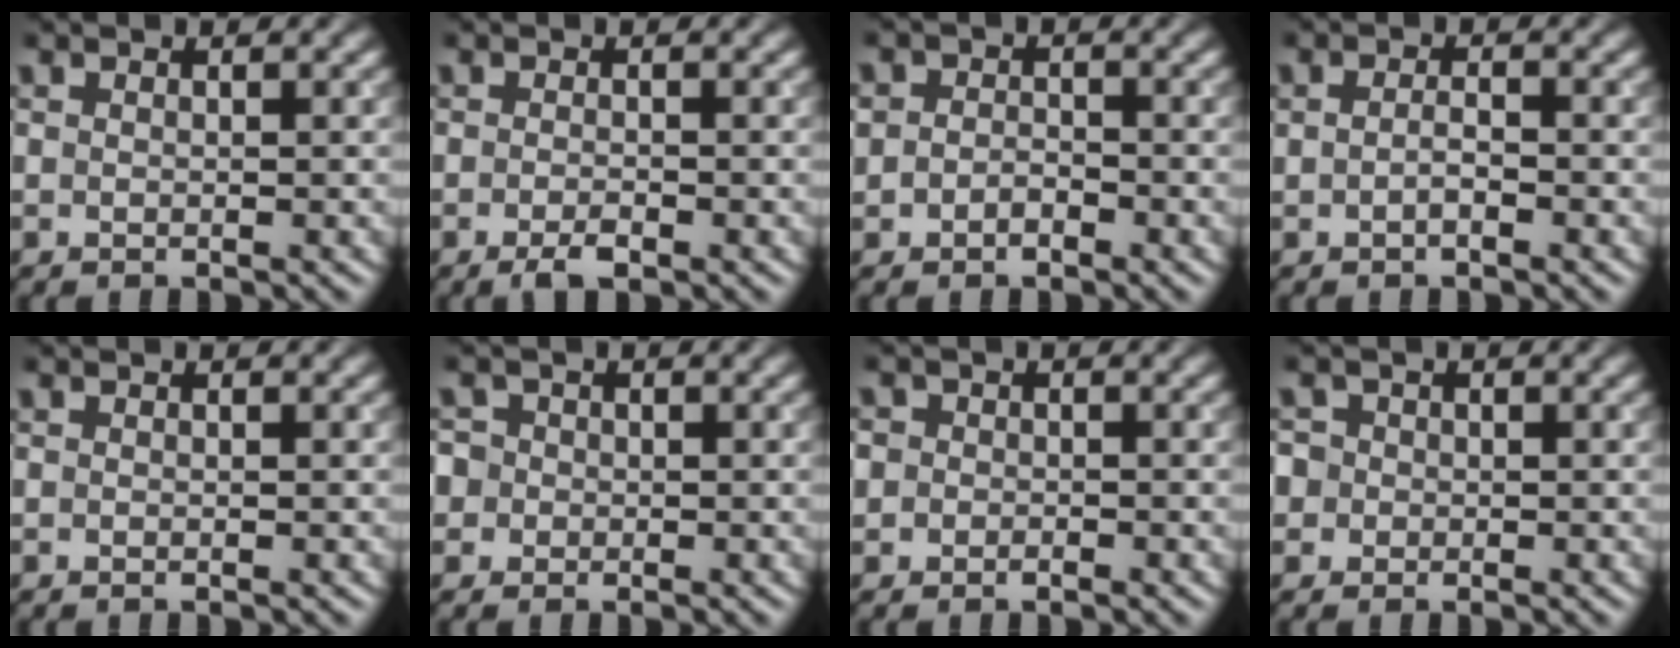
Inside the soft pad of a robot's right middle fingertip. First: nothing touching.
{"total": 1.6, "force": [-1.0, 0.4, 1.2], "torque": [-0.022, -0.001, -0.018]}
{"total": 1.6, "force": [-0.7, 1.2, 0.7], "torque": [-0.010, 0.002, -0.017]}
{"total": 1.2, "force": [-0.5, 0.5, 1.0], "torque": [-0.022, 0.002, -0.010]}
{"total": 0.0}
{"total": 3.1, "force": [-0.1, 3.0, 0.9], "torque": [0.001, 0.023, -0.028]}
{"total": 1.9, "force": [-0.1, 1.8, 0.7], "torque": [0.008, 0.004, -0.024]}
{"total": 2.7, "force": [0.1, 2.6, 0.8], "torque": [0.002, 0.018, -0.019]}